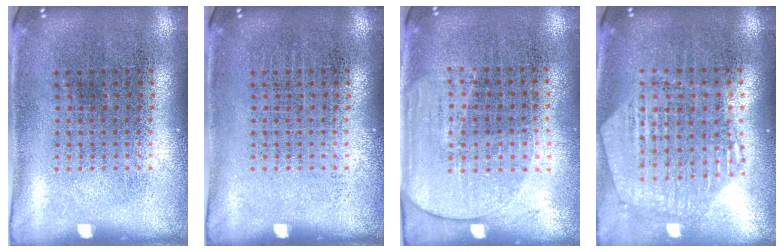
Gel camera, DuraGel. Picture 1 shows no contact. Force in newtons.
{"total": 0.0}
{"total": 1.6, "press": 1.4, "slide": 0.9}
{"total": 1.1, "press": 1.1, "slide": 0.2}